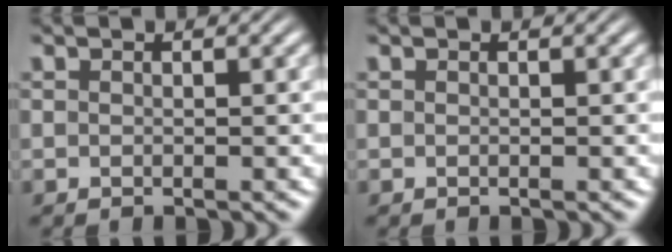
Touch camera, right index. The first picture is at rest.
{"total": 0.0}